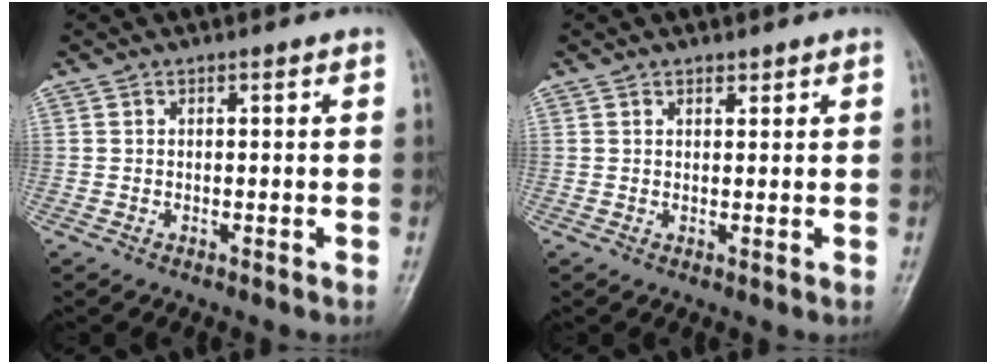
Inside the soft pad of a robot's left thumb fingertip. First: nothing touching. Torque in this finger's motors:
{"motor_torque": [-0.41, -0.14, -0.11, -0.05, 0.09]}